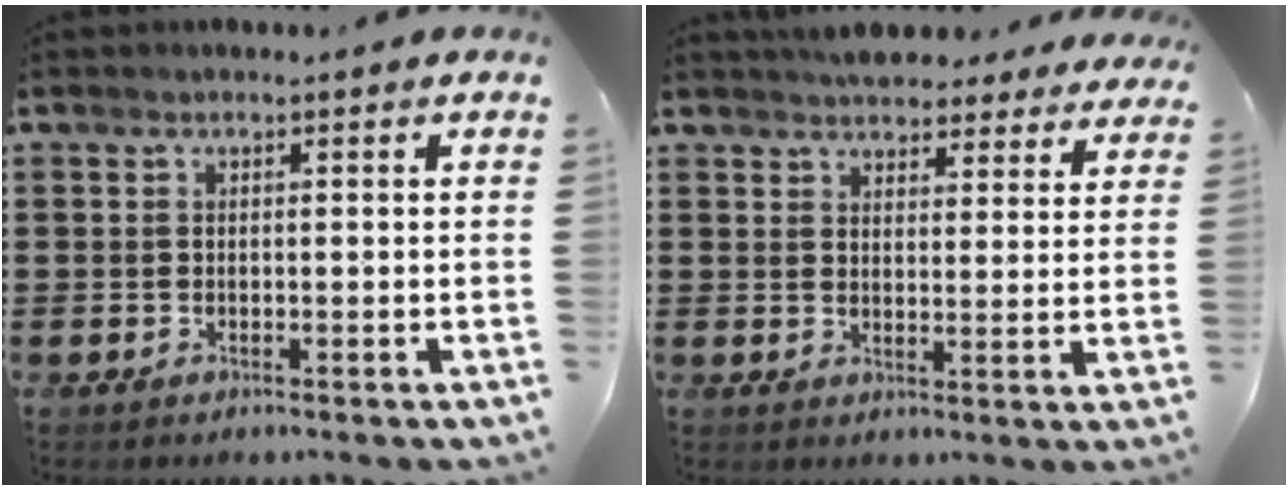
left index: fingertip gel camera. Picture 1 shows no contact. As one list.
[{"total": 4.5, "force": [4.4, 1.1, 0.5], "torque": [-0.027, -0.012, 0.081]}]